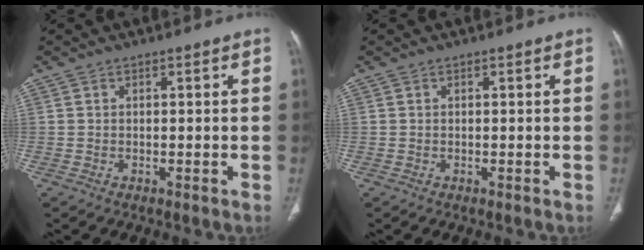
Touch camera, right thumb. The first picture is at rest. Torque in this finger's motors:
{"motor_torque": [0.05, 0.04, -0.18, 0.04, 0.00]}